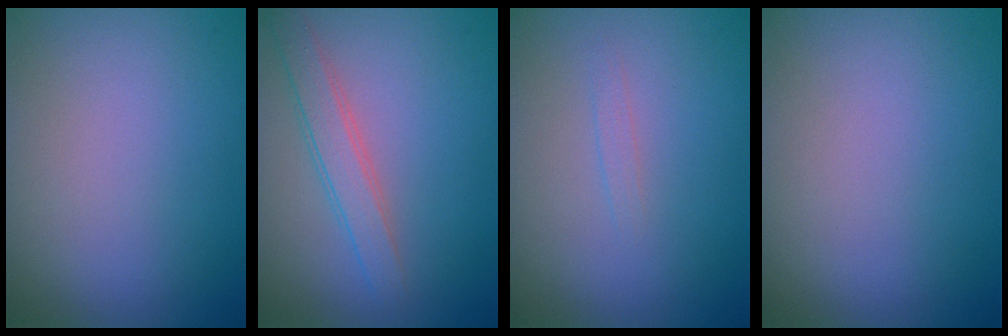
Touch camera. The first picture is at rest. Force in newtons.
{"total": 2.5, "press": 2.5, "slide": 0.1}
{"total": 0.6, "press": 0.6, "slide": 0.1}
{"total": 0.0}